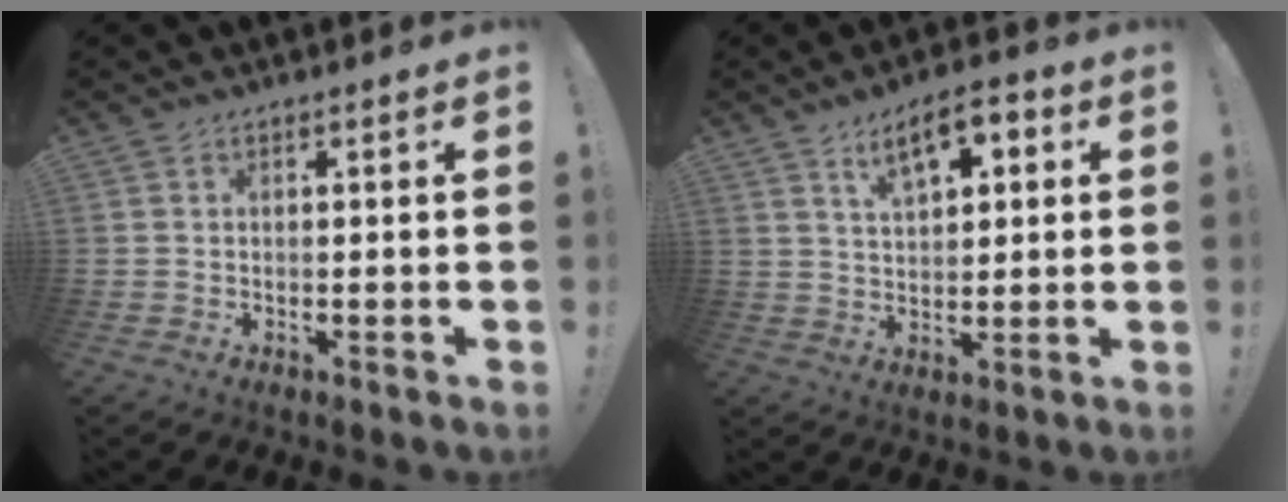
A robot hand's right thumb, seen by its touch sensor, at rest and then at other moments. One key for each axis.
{"total": 9.3, "fx": 4.5, "fy": 4.4, "fz": 6.9, "tx": -0.099, "ty": -0.012, "tz": 0.076}